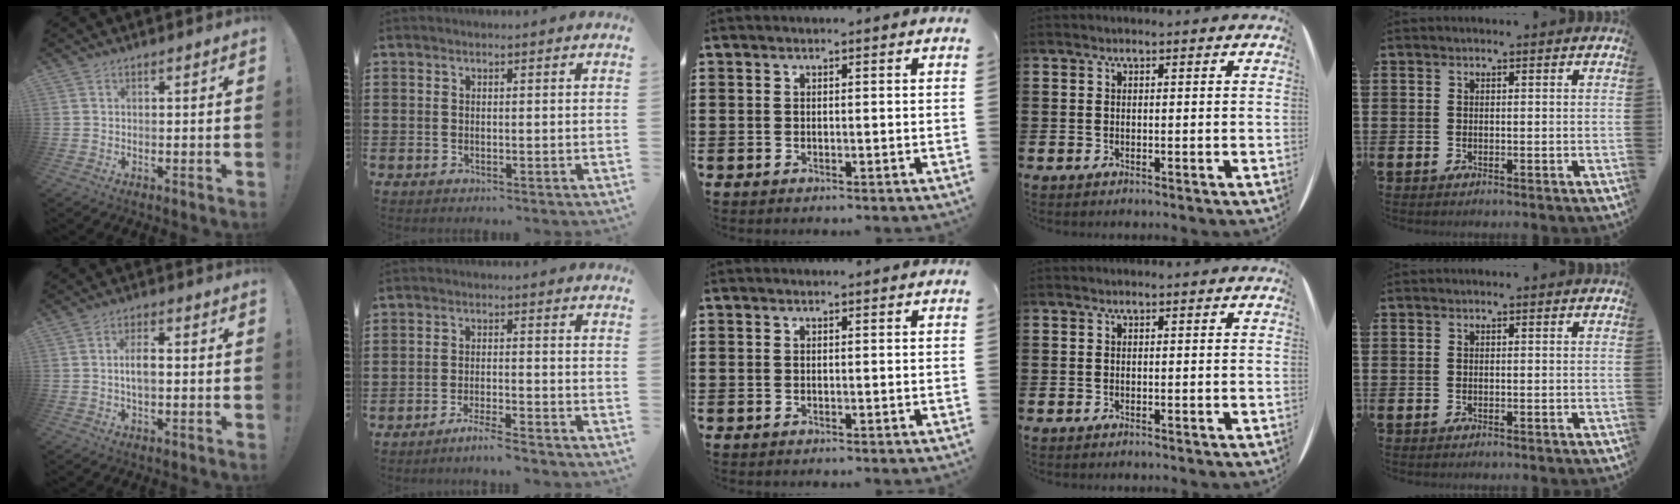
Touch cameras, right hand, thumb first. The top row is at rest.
{"thumb": {"total": 5.0, "force": [-0.3, 2.1, 4.5], "torque": [-0.072, 0.003, -0.011]}, "index": {"total": 3.6, "force": [-3.3, -0.3, 1.3], "torque": [-0.030, -0.003, -0.066]}}